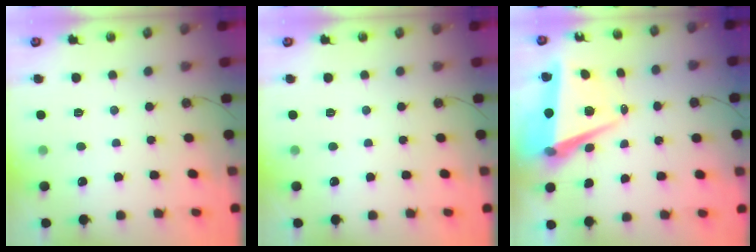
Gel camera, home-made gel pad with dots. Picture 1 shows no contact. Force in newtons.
{"total": 0.0}
{"total": 8.4, "press": 7.4, "slide": 4.1}